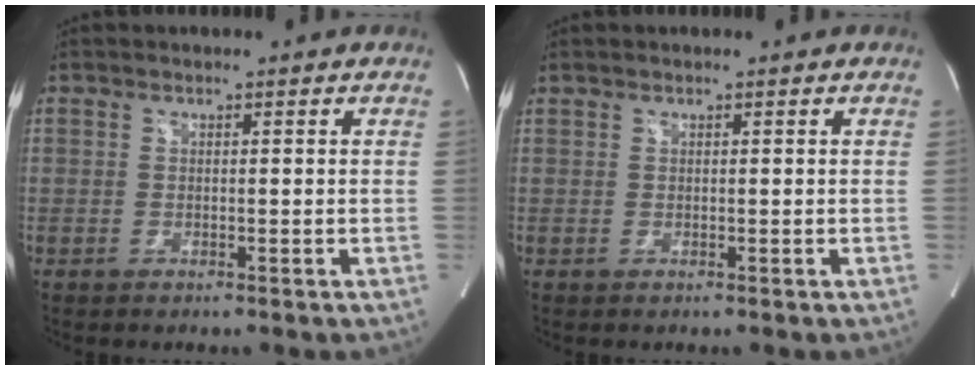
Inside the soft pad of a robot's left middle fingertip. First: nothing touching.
{"total": 0.0}